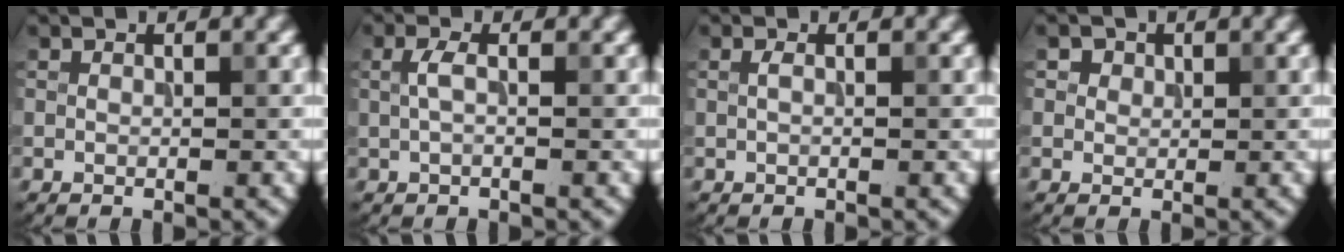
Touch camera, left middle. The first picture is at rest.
{"total": 1.4, "force": [0.2, 0.4, 1.3], "torque": [-0.030, 0.002, 0.002]}
{"total": 0.5, "force": [0.1, 0.1, 0.5], "torque": [-0.013, 0.002, 0.002]}
{"total": 2.3, "force": [1.4, 1.7, 0.9], "torque": [-0.022, 0.002, 0.019]}